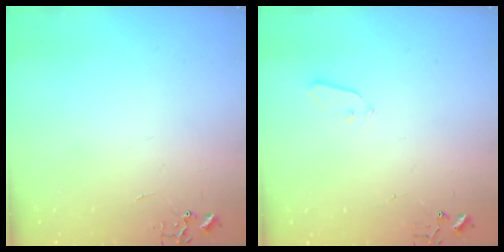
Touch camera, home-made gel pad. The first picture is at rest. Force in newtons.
{"total": 2.9, "press": 2.8, "slide": 0.8}